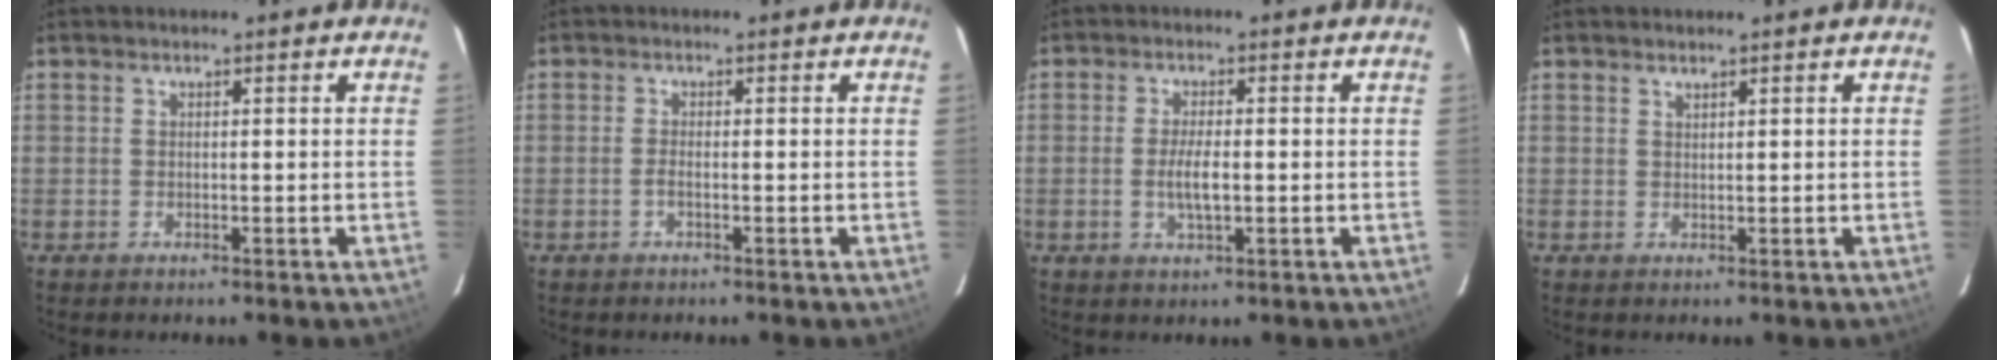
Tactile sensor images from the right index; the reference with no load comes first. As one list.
[{"total": 1.1, "force": [-0.6, 0.1, 1.0], "torque": [-0.022, 0.001, -0.012]}, {"total": 3.9, "force": [-0.7, 1.1, 3.7], "torque": [-0.072, -0.005, -0.010]}, {"total": 0.8, "force": [0.7, -0.3, 0.2], "torque": [-0.004, -0.001, 0.014]}]